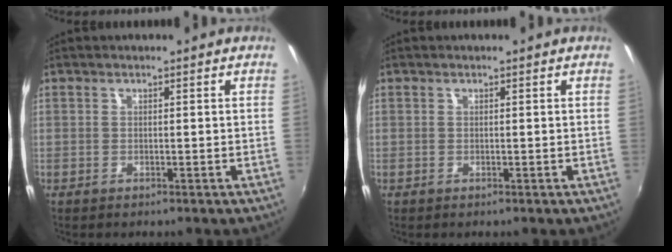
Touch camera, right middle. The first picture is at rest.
{"total": 0.0}